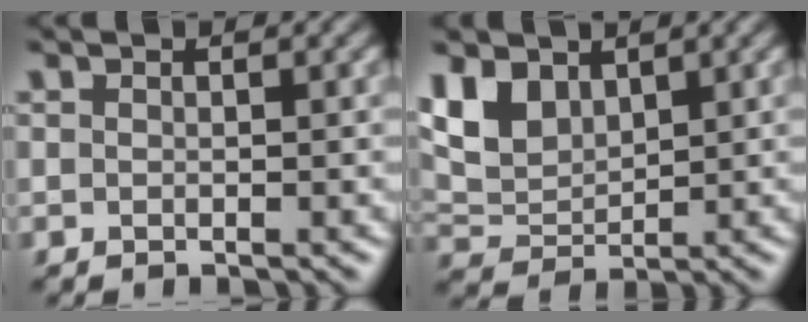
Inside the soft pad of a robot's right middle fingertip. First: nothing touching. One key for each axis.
{"total": 4.8, "fx": 2.6, "fy": 3.0, "fz": 2.7, "tx": -0.063, "ty": -0.003, "tz": 0.051}